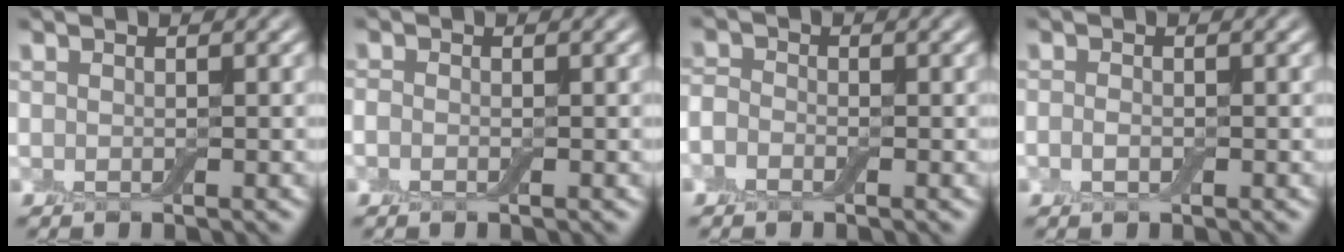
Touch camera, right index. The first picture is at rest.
{"total": 0.6, "force": [-0.3, 0.4, 0.3], "torque": [-0.008, 0.002, -0.009]}
{"total": 1.5, "force": [-0.8, 1.0, 0.7], "torque": [-0.012, 0.003, -0.028]}
{"total": 0.7, "force": [-0.1, 0.5, 0.5], "torque": [-0.014, 0.003, -0.005]}